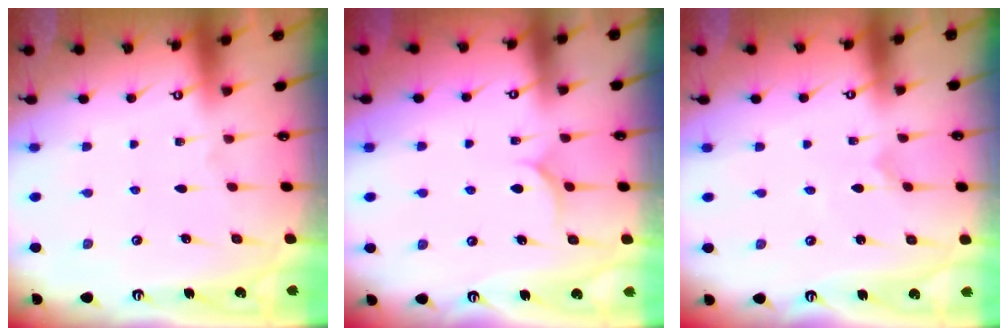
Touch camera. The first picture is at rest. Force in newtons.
{"total": 5.6, "press": 5.5, "slide": 0.8}
{"total": 0.0}